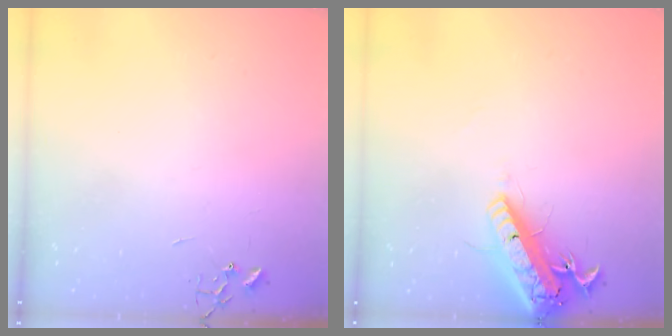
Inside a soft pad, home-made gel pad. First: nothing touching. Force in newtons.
{"total": 17.6, "press": 17.3, "slide": 3.4}